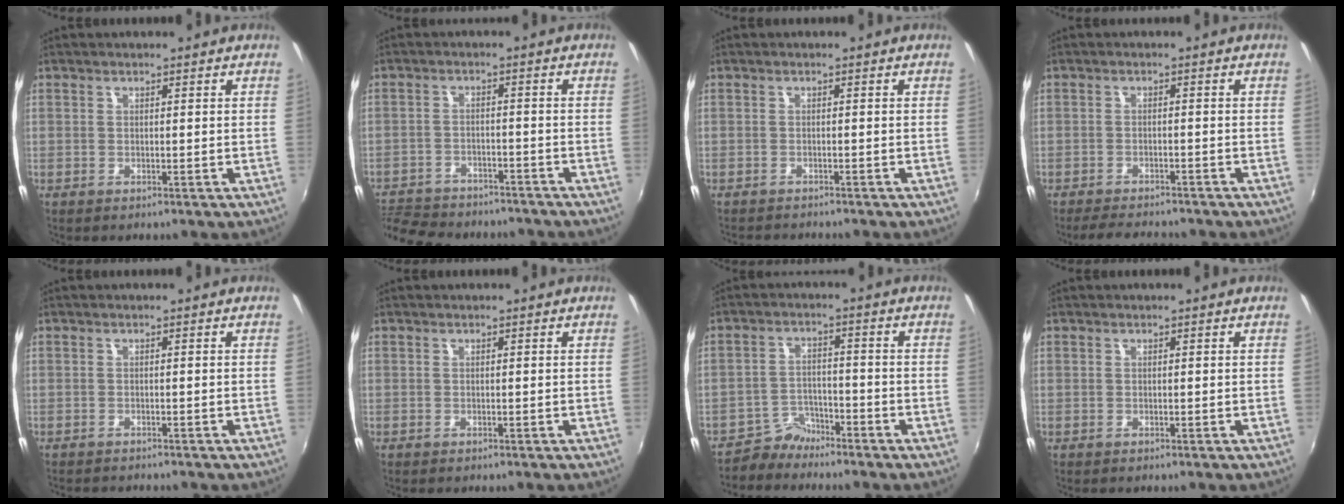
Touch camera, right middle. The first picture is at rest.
{"total": 13.9, "force": [-12.0, 5.0, 5.1], "torque": [-0.129, -0.006, -0.181]}
{"total": 3.2, "force": [-3.1, 0.2, 0.8], "torque": [-0.026, -0.014, -0.051]}
{"total": 6.9, "force": [-6.3, 1.5, 2.4], "torque": [-0.066, -0.006, -0.093]}
{"total": 2.6, "force": [-2.4, 0.3, 0.7], "torque": [-0.022, -0.013, -0.039]}
{"total": 0.0}
{"total": 4.6, "force": [-4.3, 1.5, -0.3], "torque": [0.004, 0.011, -0.079]}
{"total": 0.0}